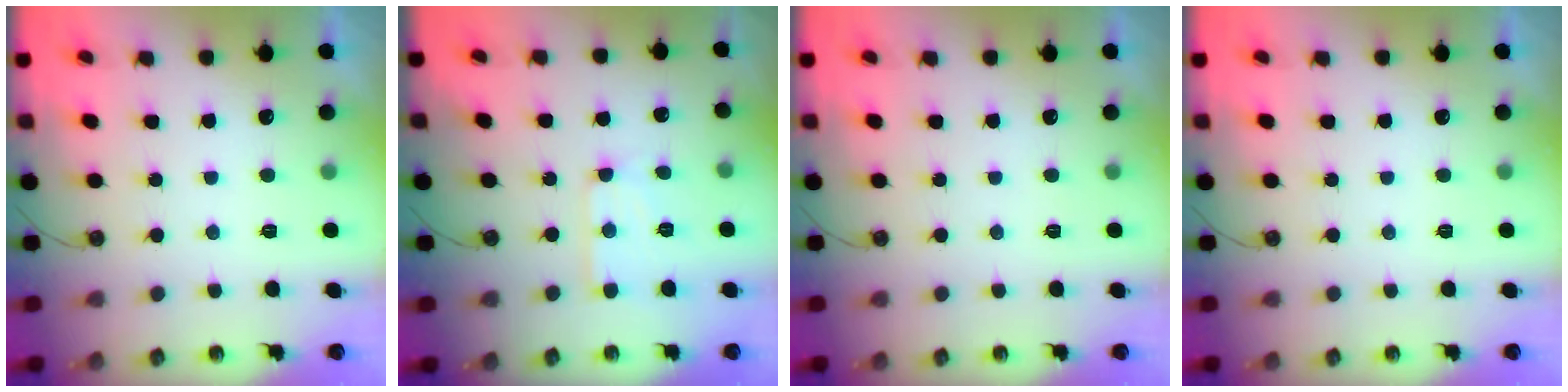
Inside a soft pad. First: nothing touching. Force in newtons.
{"total": 9.1, "press": 9.0, "slide": 1.0}
{"total": 0.0}
{"total": 0.0}